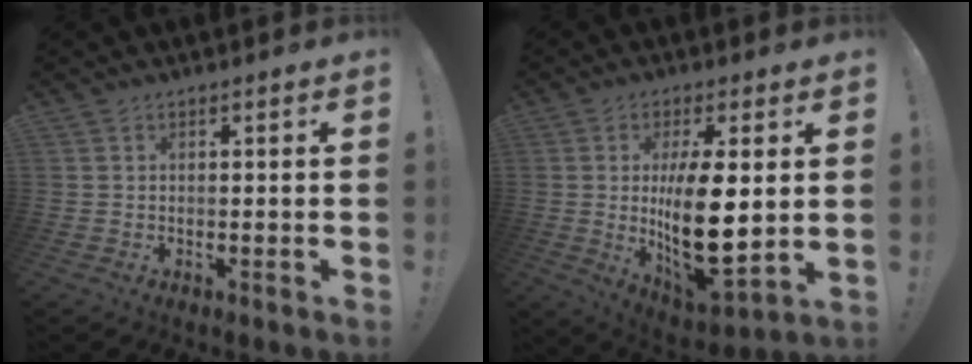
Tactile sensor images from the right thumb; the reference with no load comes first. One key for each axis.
{"total": 18.4, "fx": 1.1, "fy": 7.4, "fz": 16.8, "tx": -0.298, "ty": -0.028, "tz": 0.023}